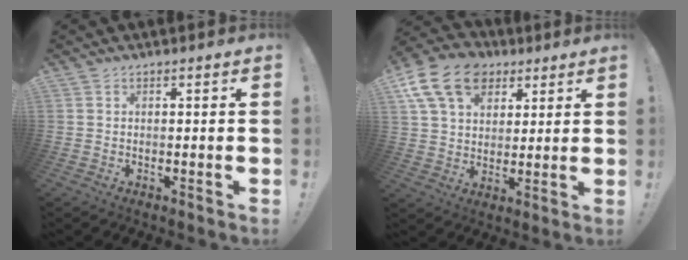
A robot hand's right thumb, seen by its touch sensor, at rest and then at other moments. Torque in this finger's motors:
{"motor_torque": [0.56, 1.05, 0.83, -0.15, 0.10]}